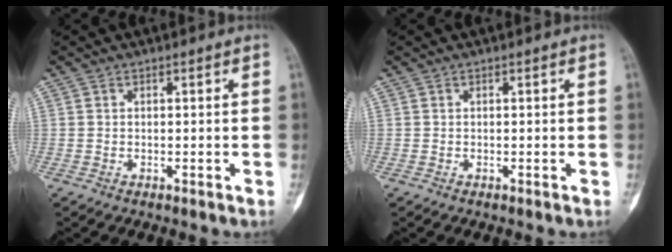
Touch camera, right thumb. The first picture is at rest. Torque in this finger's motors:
{"motor_torque": [-0.01, 0.01, 0.06, -0.03, 0.01]}